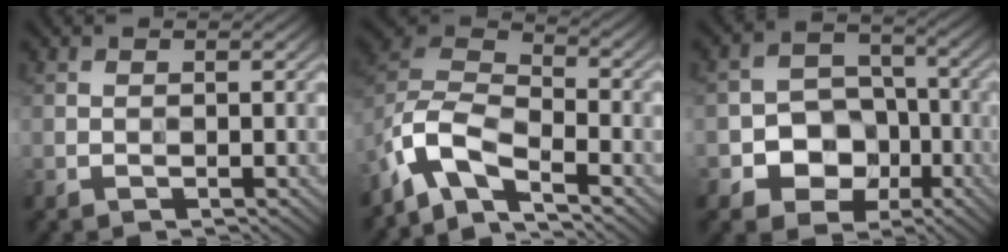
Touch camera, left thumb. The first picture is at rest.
{"total": 8.2, "force": [-6.3, 2.5, 4.6], "torque": [-0.103, -0.002, -0.147]}
{"total": 7.3, "force": [-2.8, 6.0, 3.1], "torque": [-0.037, -0.005, -0.071]}